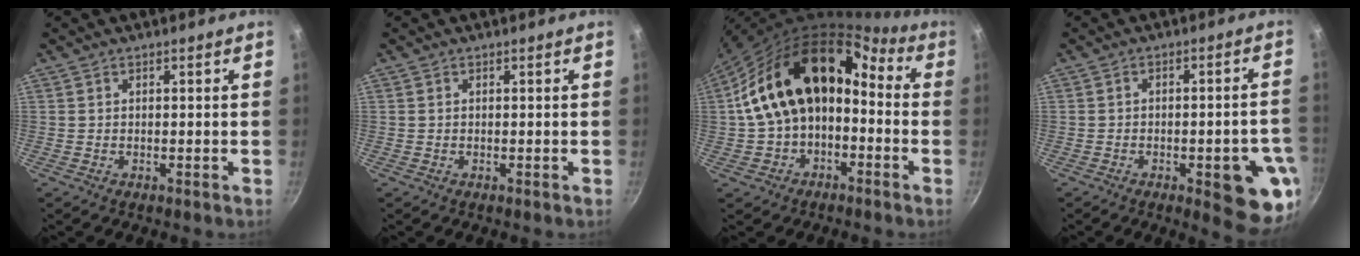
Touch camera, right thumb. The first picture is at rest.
{"total": 0.0}
{"total": 19.7, "force": [-0.9, 13.4, 14.5], "torque": [-0.232, 0.069, -0.016]}
{"total": 14.1, "force": [-5.0, 4.1, 12.6], "torque": [-0.123, 0.020, -0.060]}